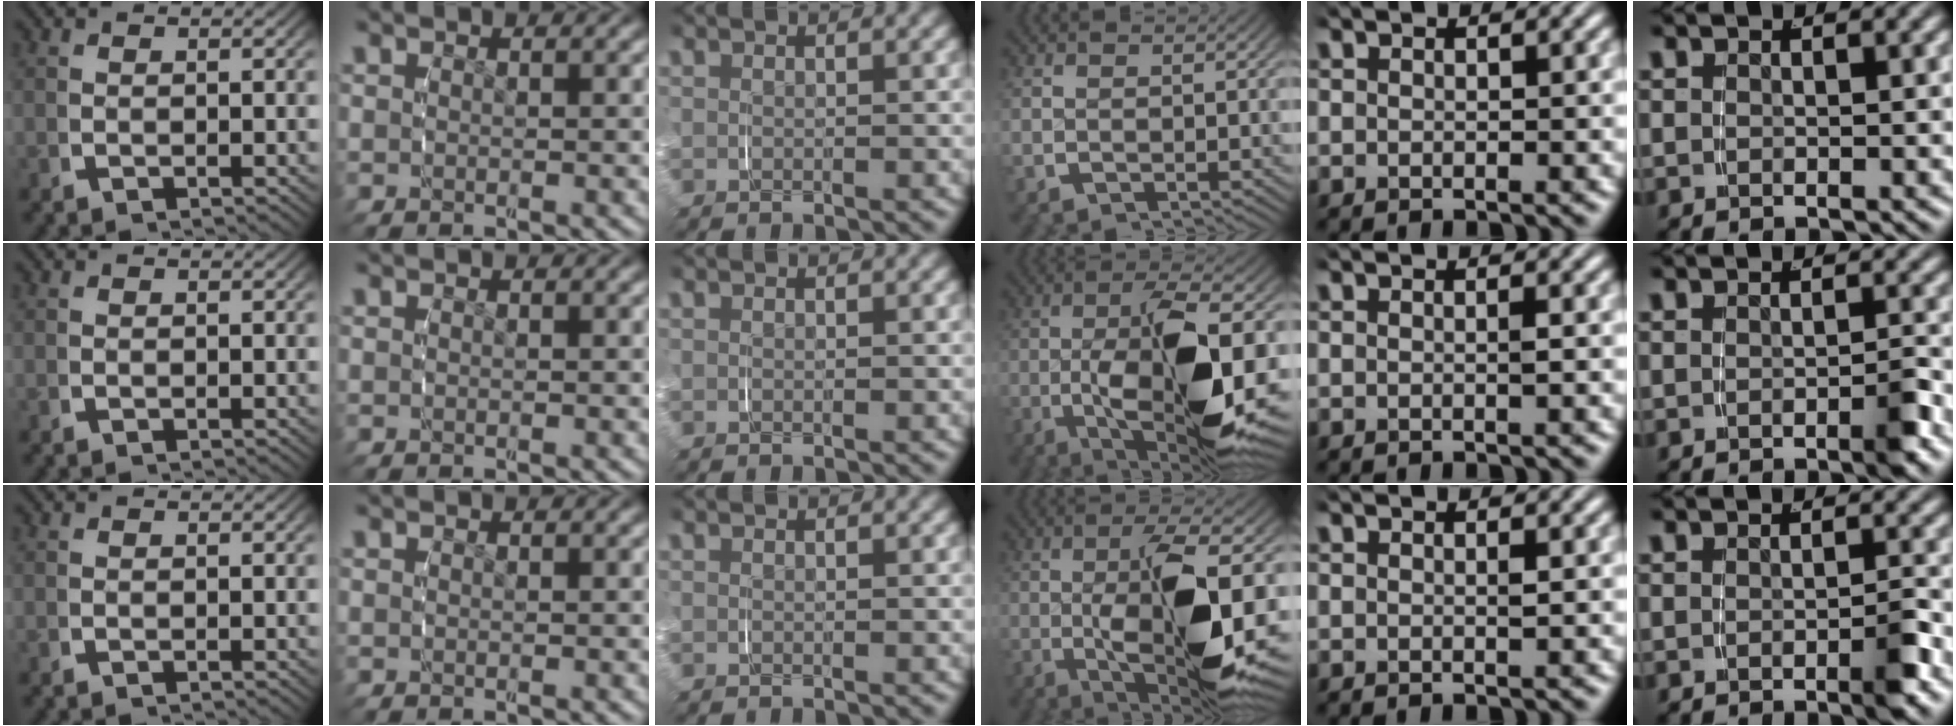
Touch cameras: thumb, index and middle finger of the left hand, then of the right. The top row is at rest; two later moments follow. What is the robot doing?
{"motion": "grasp_and_lifting", "object": "jar lid"}